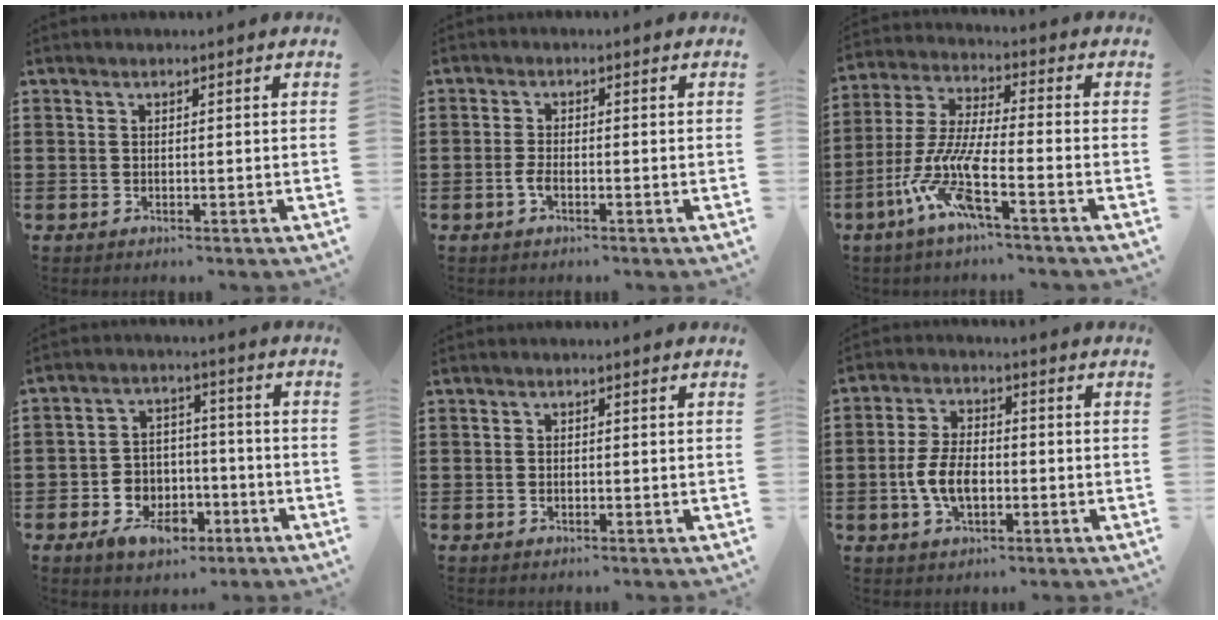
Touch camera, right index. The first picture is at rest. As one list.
[{"total": 1.9, "force": [-0.9, 0.8, 1.5], "torque": [-0.044, -0.005, -0.021]}, {"total": 9.8, "force": [-5.3, 1.6, 8.1], "torque": [-0.200, -0.020, -0.108]}, {"total": 6.4, "force": [-3.0, 5.0, 2.6], "torque": [-0.052, 0.016, -0.052]}, {"total": 0.6, "force": [-0.2, 0.4, 0.4], "torque": [-0.011, 0.000, -0.004]}, {"total": 6.7, "force": [-1.5, 3.7, 5.4], "torque": [-0.129, -0.001, -0.035]}]